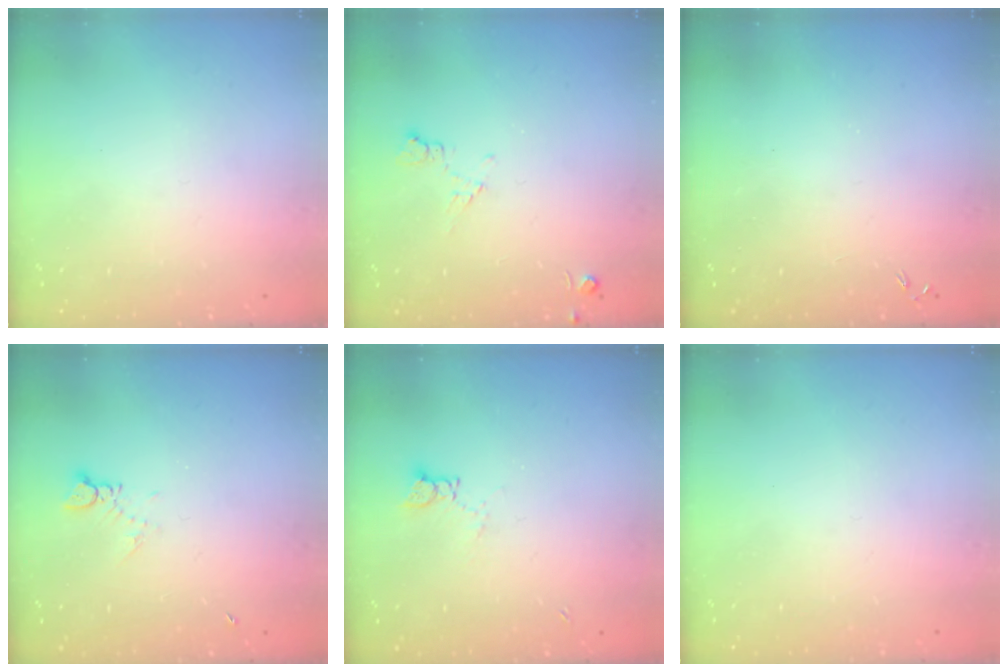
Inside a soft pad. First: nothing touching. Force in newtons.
{"total": 6.3, "press": 6.2, "slide": 0.8}
{"total": 0.0}
{"total": 2.4, "press": 2.3, "slide": 0.3}
{"total": 3.5, "press": 3.4, "slide": 0.4}
{"total": 0.0}